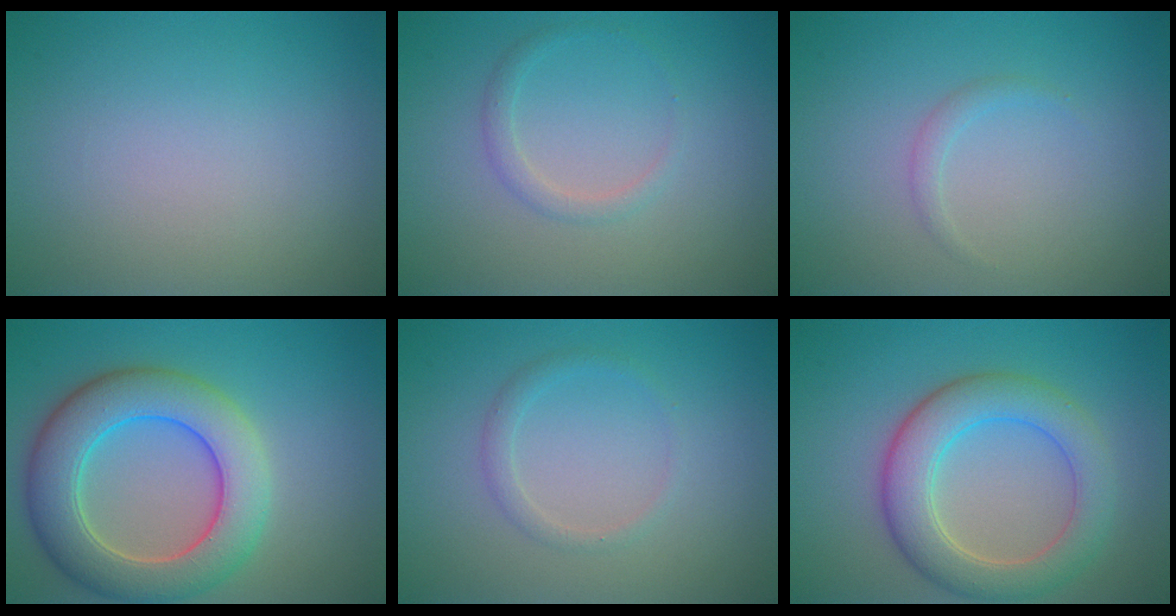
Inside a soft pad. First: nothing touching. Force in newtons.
{"total": 1.3, "press": 1.3, "slide": 0.1}
{"total": 0.9, "press": 0.9, "slide": 0.1}
{"total": 8.1, "press": 8.1, "slide": 0.5}
{"total": 1.3, "press": 1.3, "slide": 0.0}
{"total": 6.0, "press": 6.0, "slide": 0.2}